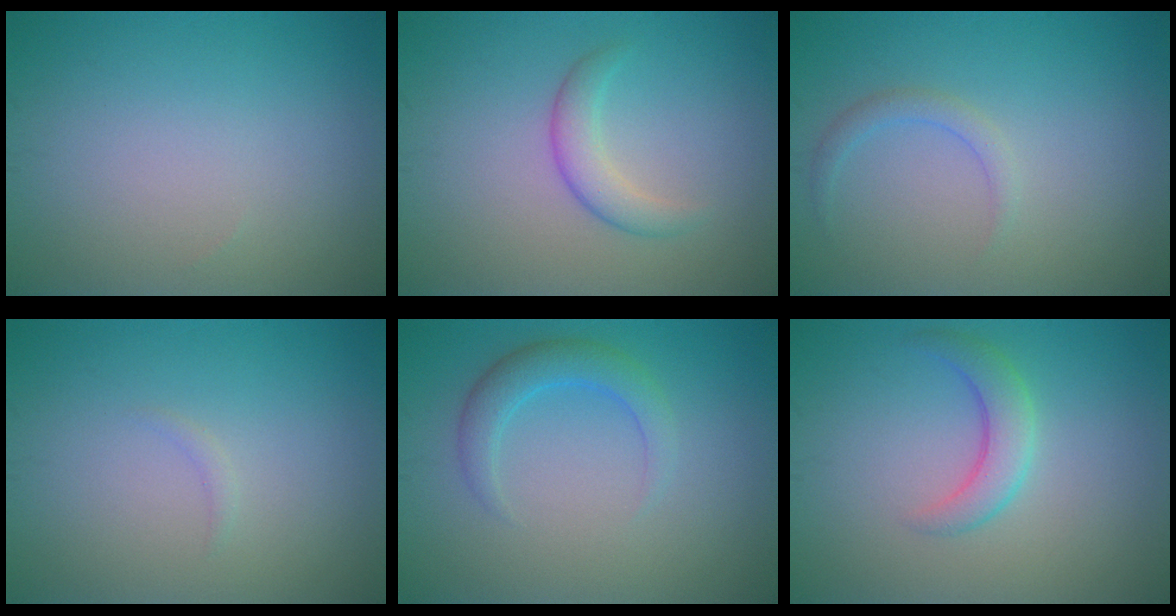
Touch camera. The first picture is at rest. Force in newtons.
{"total": 2.3, "press": 2.3, "slide": 0.0}
{"total": 1.3, "press": 1.3, "slide": 0.1}
{"total": 0.5, "press": 0.5, "slide": 0.1}
{"total": 2.8, "press": 2.8, "slide": 0.2}
{"total": 2.8, "press": 2.8, "slide": 0.1}